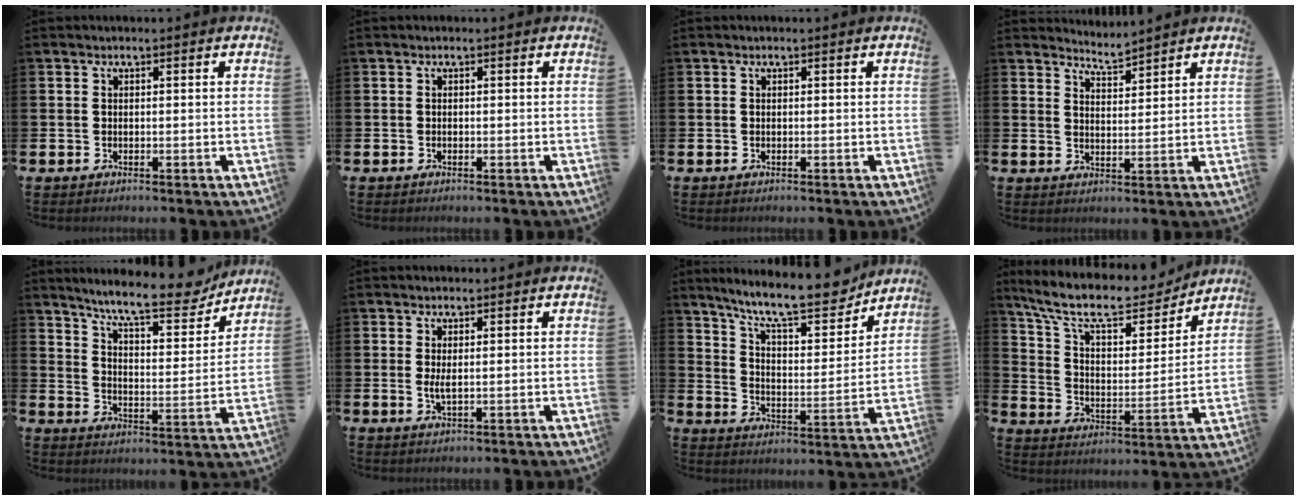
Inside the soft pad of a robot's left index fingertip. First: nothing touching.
{"total": 0.0}
{"total": 0.0}
{"total": 3.7, "force": [3.7, -0.2, -0.4], "torque": [0.004, -0.027, 0.065]}
{"total": 10.3, "force": [9.2, 1.7, 4.3], "torque": [-0.098, -0.057, 0.154]}
{"total": 1.5, "force": [0.4, 0.3, 1.5], "torque": [-0.026, -0.001, 0.006]}
{"total": 12.3, "force": [10.7, 2.4, 5.5], "torque": [-0.125, -0.068, 0.184]}
{"total": 12.5, "force": [10.9, 3.5, 5.2], "torque": [-0.134, -0.066, 0.186]}